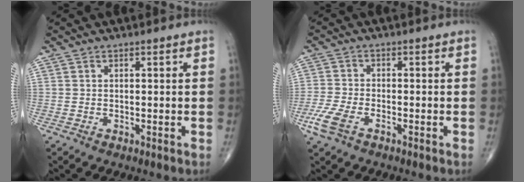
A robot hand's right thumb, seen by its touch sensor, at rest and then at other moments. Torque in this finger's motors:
{"motor_torque": [0.89, 0.83, 0.42, -0.72, 0.05]}